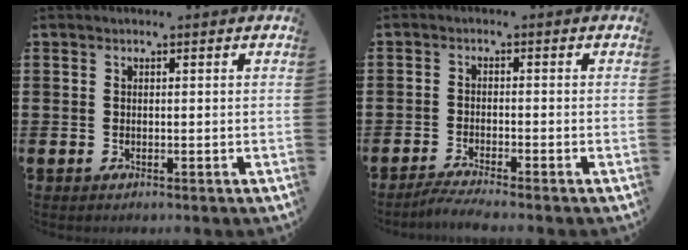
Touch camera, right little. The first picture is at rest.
{"total": 2.0, "force": [-1.7, -0.1, 1.1], "torque": [-0.017, 0.002, -0.032]}